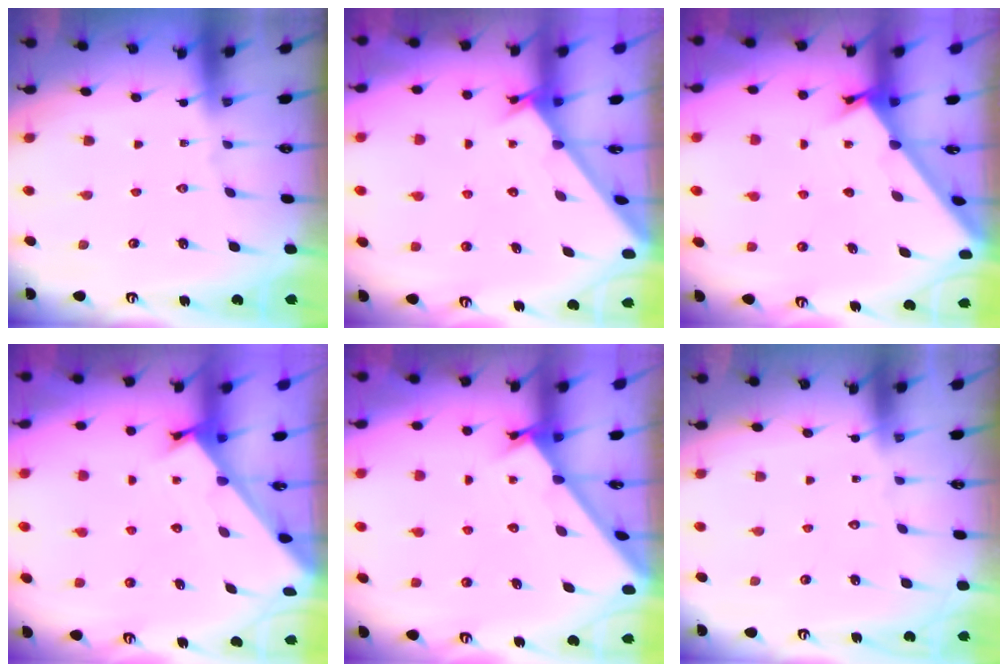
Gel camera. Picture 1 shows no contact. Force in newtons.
{"total": 2.5, "press": 2.5, "slide": 0.2}
{"total": 2.6, "press": 2.6, "slide": 0.3}
{"total": 2.5, "press": 2.5, "slide": 0.3}
{"total": 2.1, "press": 2.1, "slide": 0.1}
{"total": 1.6, "press": 1.6, "slide": 0.1}